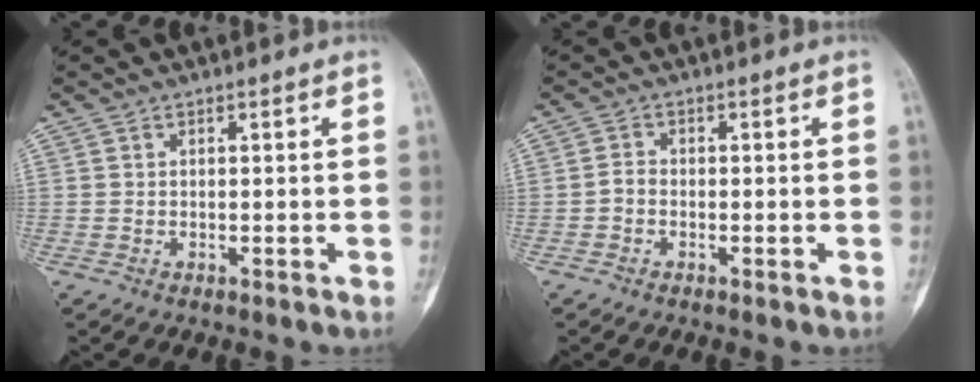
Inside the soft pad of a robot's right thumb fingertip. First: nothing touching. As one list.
[{"total": 1.7, "force": [-0.7, 1.2, 0.9], "torque": [-0.008, 0.004, -0.022]}]